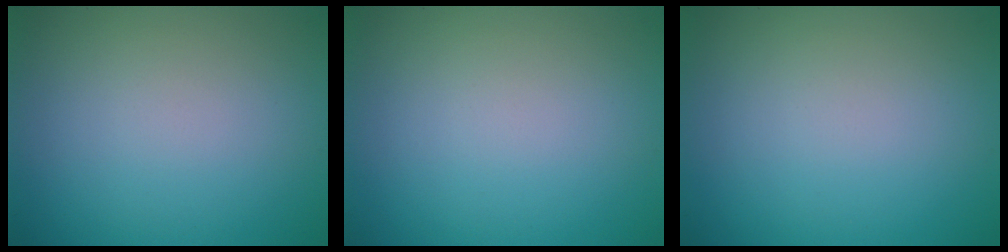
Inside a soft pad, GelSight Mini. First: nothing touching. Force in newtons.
{"total": 0.0}
{"total": 0.0}